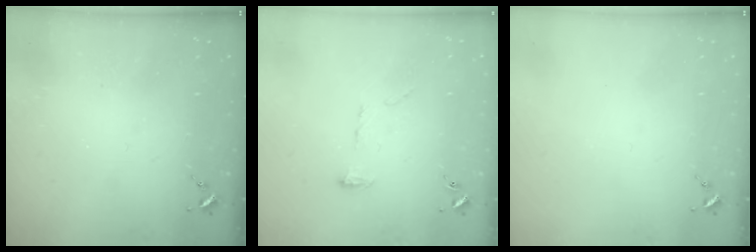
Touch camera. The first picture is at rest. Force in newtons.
{"total": 7.1, "press": 7.0, "slide": 0.7}
{"total": 0.0}